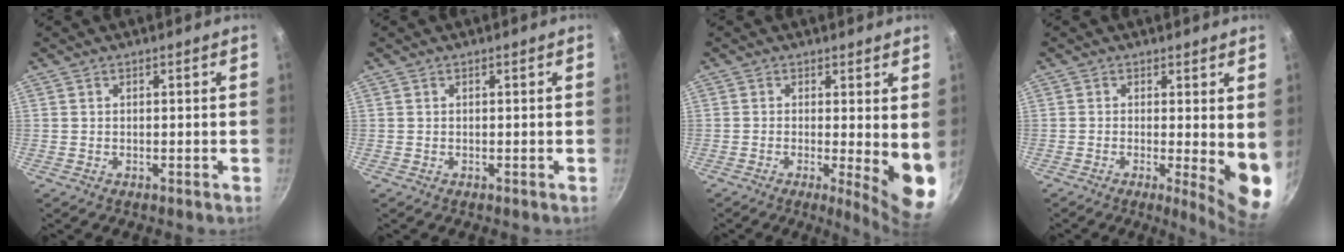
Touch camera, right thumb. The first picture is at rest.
{"total": 0.0}
{"total": 8.5, "force": [-0.3, 1.9, 8.3], "torque": [-0.103, -0.022, -0.002]}
{"total": 8.1, "force": [-0.3, 1.9, 7.9], "torque": [-0.098, -0.021, -0.002]}